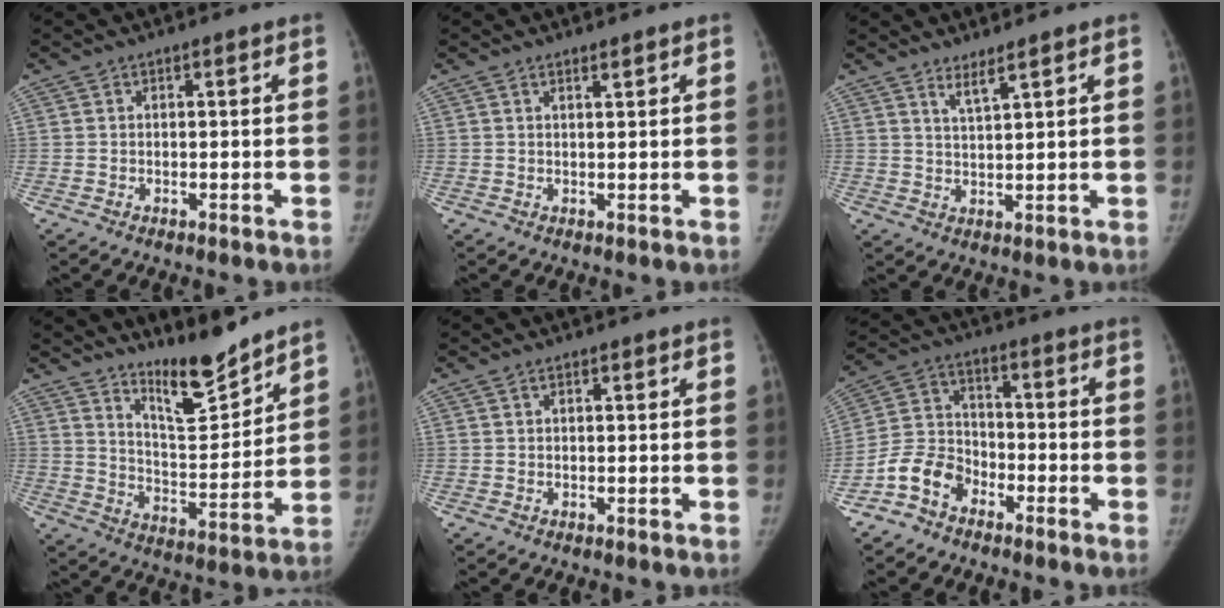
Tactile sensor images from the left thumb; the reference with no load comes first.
{"total": 0.8, "force": [0.7, 0.0, 0.5], "torque": [-0.008, -0.006, 0.013]}
{"total": 3.0, "force": [2.3, 0.1, 1.8], "torque": [-0.035, -0.027, 0.047]}
{"total": 11.5, "force": [9.8, 2.3, 5.6], "torque": [-0.068, -0.087, 0.170]}
{"total": 0.5, "force": [0.3, 0.3, 0.3], "torque": [-0.003, 0.000, 0.005]}
{"total": 8.5, "force": [-5.3, 5.9, 3.2], "torque": [-0.053, 0.043, -0.113]}